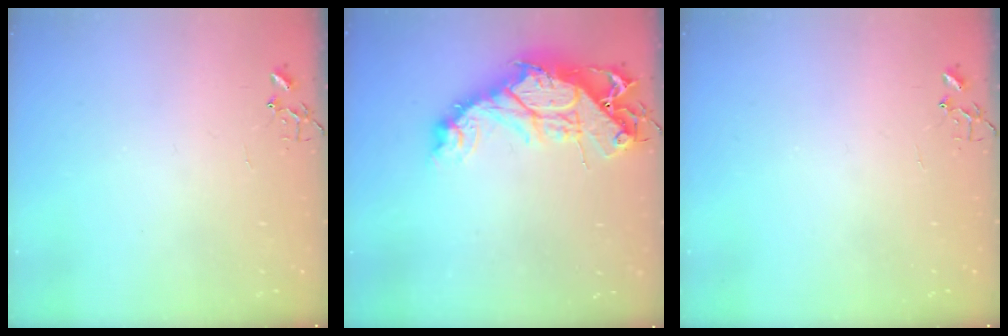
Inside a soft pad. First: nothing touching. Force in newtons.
{"total": 16.7, "press": 16.6, "slide": 1.7}
{"total": 0.0}